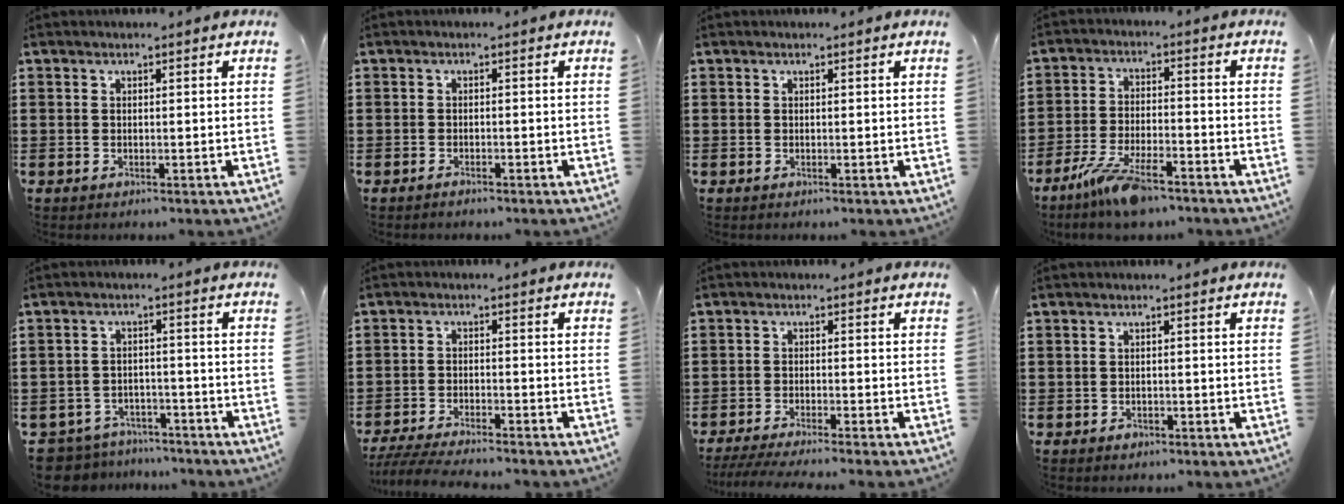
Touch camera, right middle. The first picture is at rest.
{"total": 0.8, "force": [-0.8, 0.1, 0.2], "torque": [-0.008, -0.003, -0.015]}
{"total": 0.0}
{"total": 8.4, "force": [-5.9, 1.9, 5.6], "torque": [-0.124, -0.007, -0.113]}
{"total": 4.7, "force": [-4.6, 0.9, 0.0], "torque": [-0.026, -0.001, -0.103]}
{"total": 4.5, "force": [-4.3, 0.0, 1.3], "torque": [-0.036, -0.012, -0.088]}
{"total": 3.1, "force": [-2.8, -0.3, 1.2], "torque": [-0.028, -0.009, -0.057]}
{"total": 0.8, "force": [-0.6, 0.5, 0.2], "torque": [-0.006, -0.002, -0.011]}